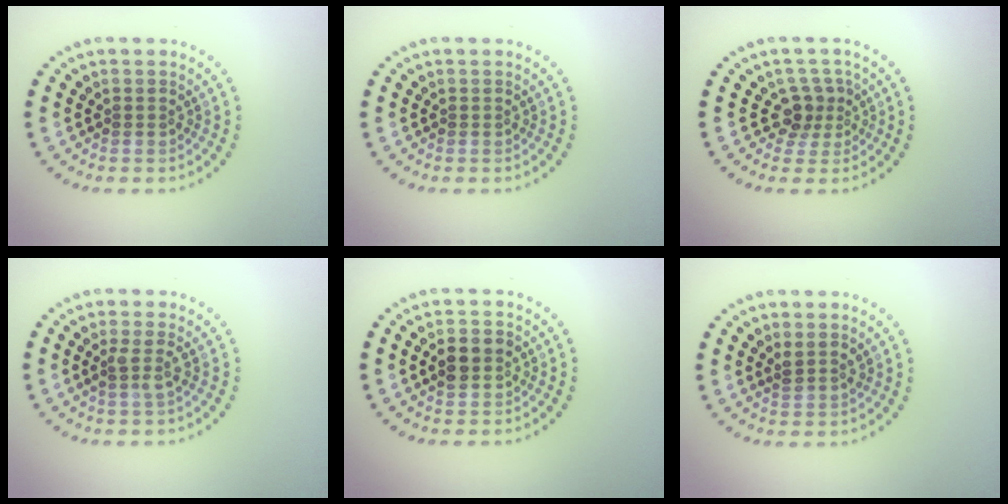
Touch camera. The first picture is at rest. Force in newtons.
{"total": 0.0}
{"total": 2.4, "press": 1.7, "slide": 1.7}
{"total": 1.3, "press": 1.1, "slide": 0.7}
{"total": 2.9, "press": 2.9, "slide": 0.2}
{"total": 1.2, "press": 1.1, "slide": 0.6}